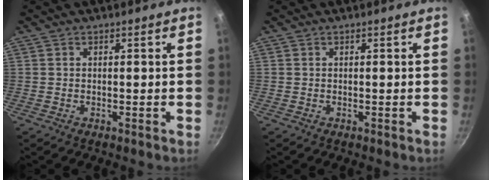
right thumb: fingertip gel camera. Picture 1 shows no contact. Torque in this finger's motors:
{"motor_torque": [-0.01, 0.01, 0.00, 0.00, 0.00]}